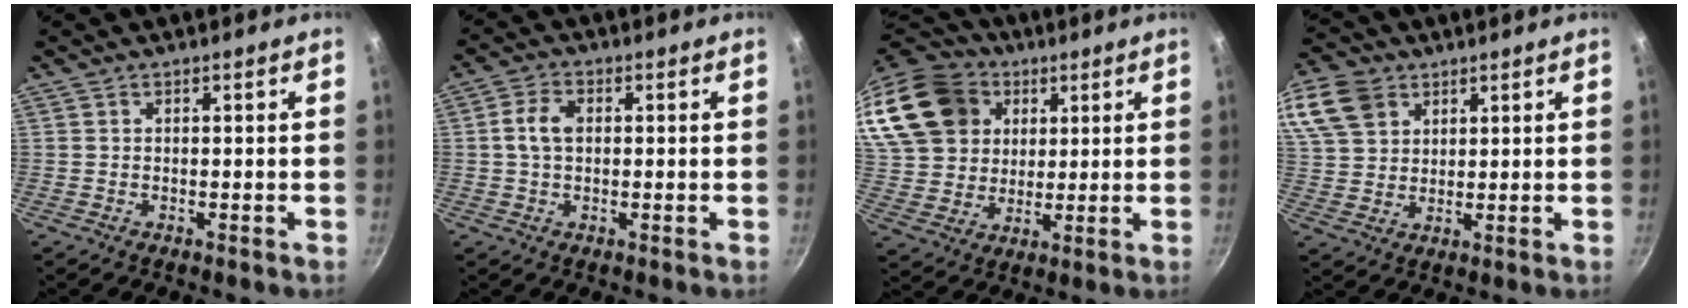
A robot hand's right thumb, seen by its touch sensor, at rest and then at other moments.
{"total": 5.1, "force": [0.5, 3.2, 3.9], "torque": [-0.076, 0.012, 0.004]}
{"total": 24.7, "force": [10.2, 19.1, 11.9], "torque": [-0.257, 0.020, 0.200]}
{"total": 13.8, "force": [6.9, 9.9, 6.7], "torque": [-0.135, 0.003, 0.139]}